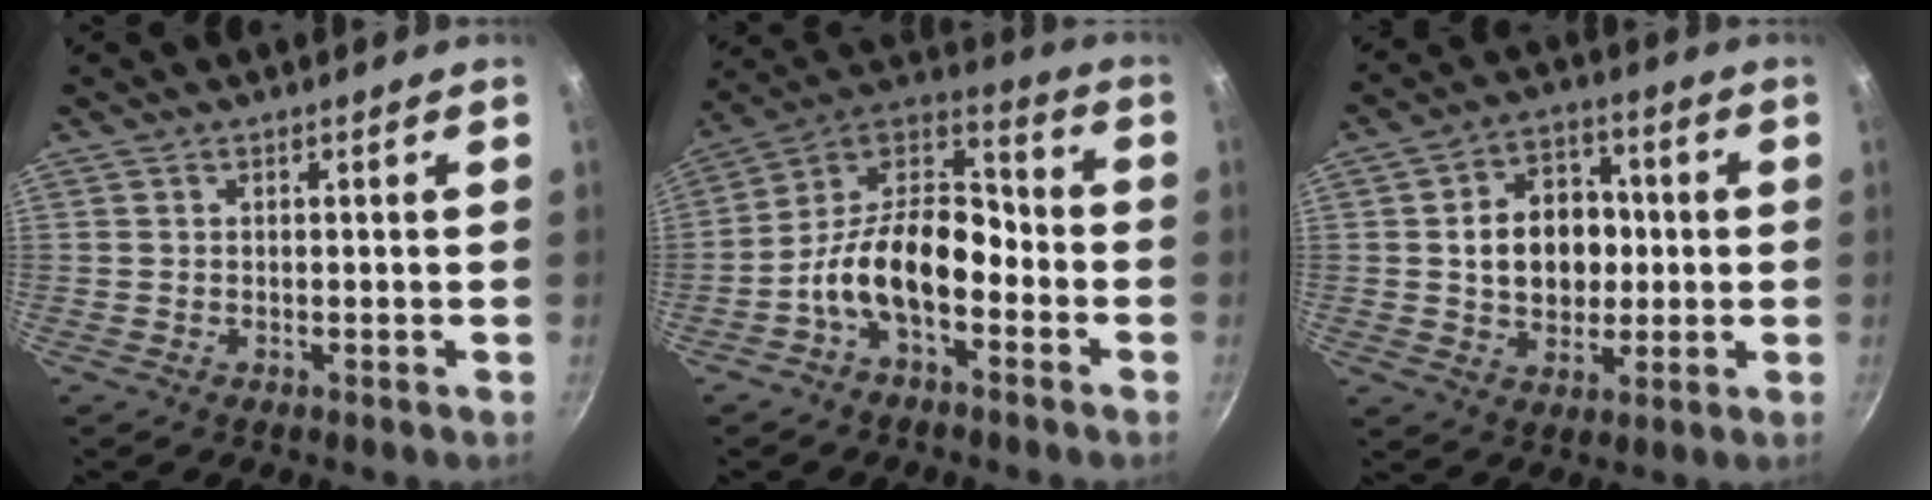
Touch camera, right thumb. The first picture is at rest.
{"total": 14.8, "force": [-5.5, 8.4, 10.9], "torque": [-0.163, 0.071, -0.120]}
{"total": 12.9, "force": [0.7, 10.0, 8.1], "torque": [-0.089, 0.016, 0.011]}